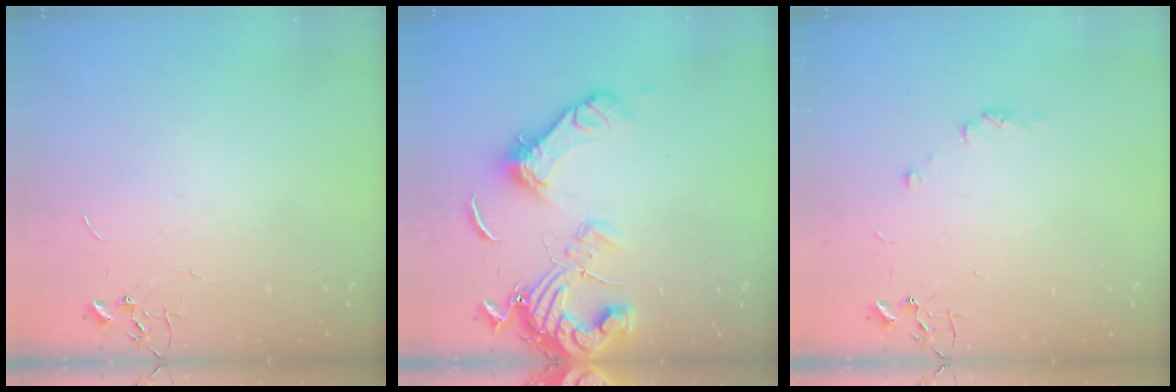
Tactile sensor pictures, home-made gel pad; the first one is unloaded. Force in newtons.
{"total": 16.5, "press": 16.4, "slide": 2.4}
{"total": 4.9, "press": 4.8, "slide": 0.6}